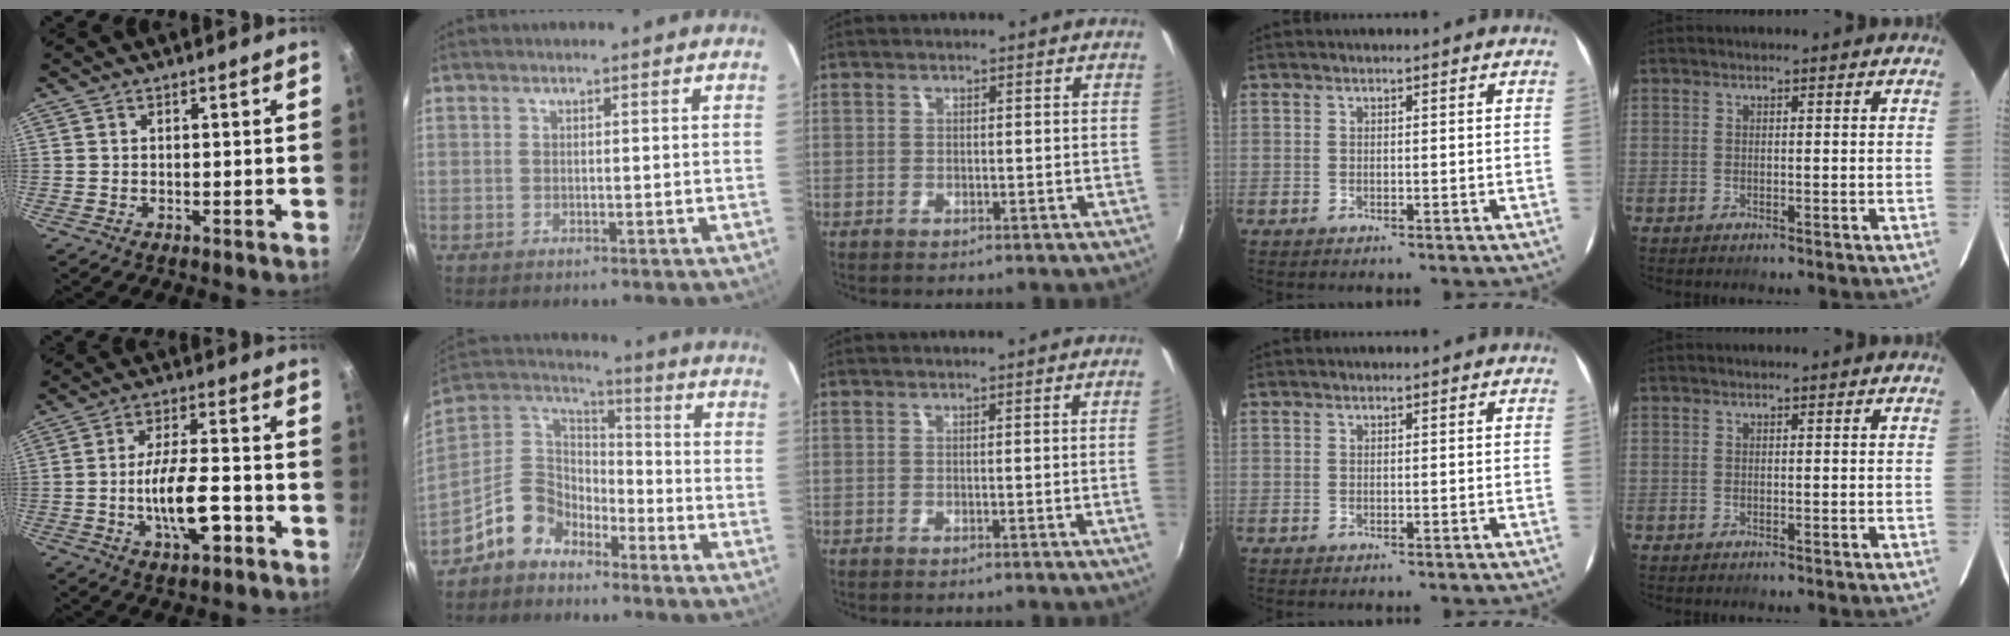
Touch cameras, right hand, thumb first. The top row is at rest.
{"thumb": {"total": 11.2, "force": [-3.9, 4.2, 9.6], "torque": [-0.158, 0.026, -0.067]}, "index": {"total": 10.6, "force": [-7.2, 6.7, 3.7], "torque": [-0.090, 0.041, -0.146]}, "middle": {"total": 1.7, "force": [0.0, -1.1, 1.4], "torque": [-0.012, -0.012, 0.003]}}